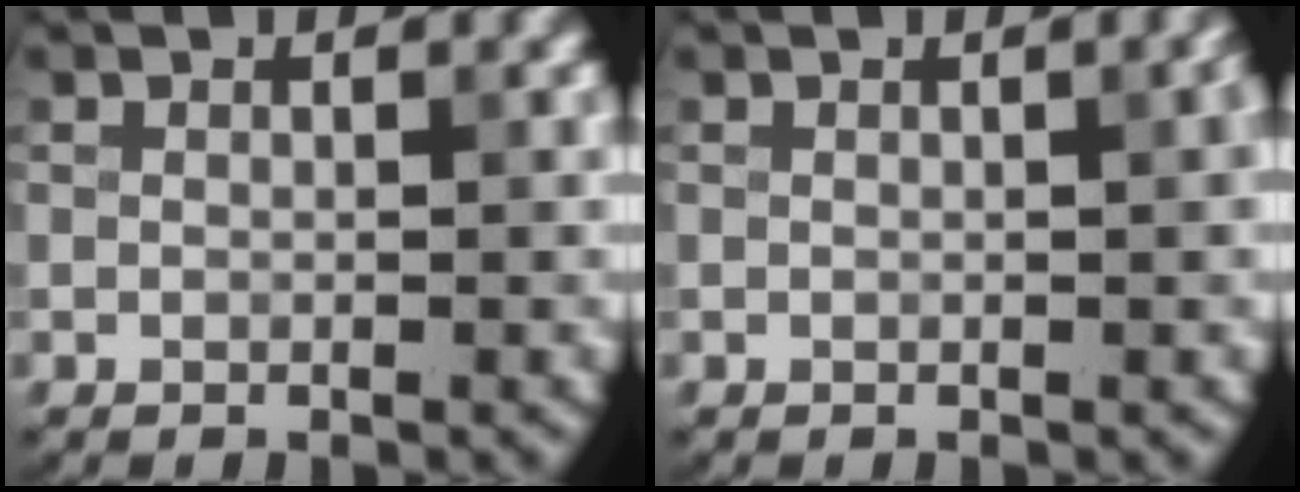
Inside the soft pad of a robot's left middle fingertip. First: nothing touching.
{"total": 1.8, "force": [0.2, 0.5, 1.7], "torque": [-0.014, 0.007, -0.001]}